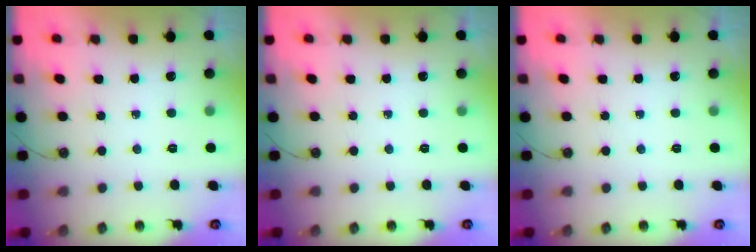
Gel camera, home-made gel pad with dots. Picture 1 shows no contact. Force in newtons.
{"total": 0.0}
{"total": 0.0}